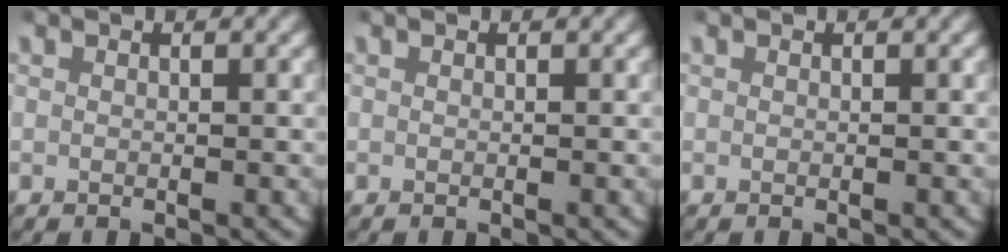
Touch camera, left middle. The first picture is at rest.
{"total": 0.0}
{"total": 0.0}